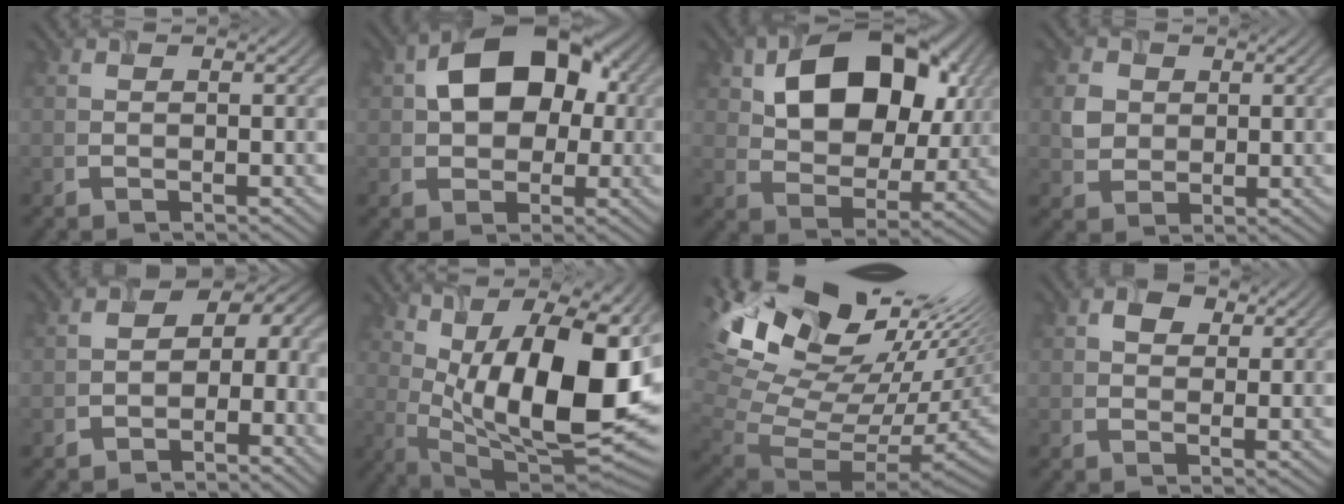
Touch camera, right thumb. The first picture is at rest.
{"total": 11.2, "force": [1.9, 7.9, 7.6], "torque": [-0.110, 0.023, 0.023]}
{"total": 13.9, "force": [4.6, 9.1, 9.3], "torque": [-0.156, 0.002, 0.082]}
{"total": 2.7, "force": [0.8, 2.5, 0.5], "torque": [-0.022, -0.005, 0.022]}
{"total": 5.7, "force": [-3.1, 3.3, 3.4], "torque": [-0.030, -0.002, -0.060]}
{"total": 18.5, "force": [3.4, 8.2, 16.2], "torque": [-0.265, 0.009, 0.073]}
{"total": 16.5, "force": [7.6, 9.4, 11.2], "torque": [-0.206, 0.006, 0.195]}
{"total": 1.9, "force": [0.9, 1.4, 0.7], "torque": [-0.013, -0.003, 0.020]}